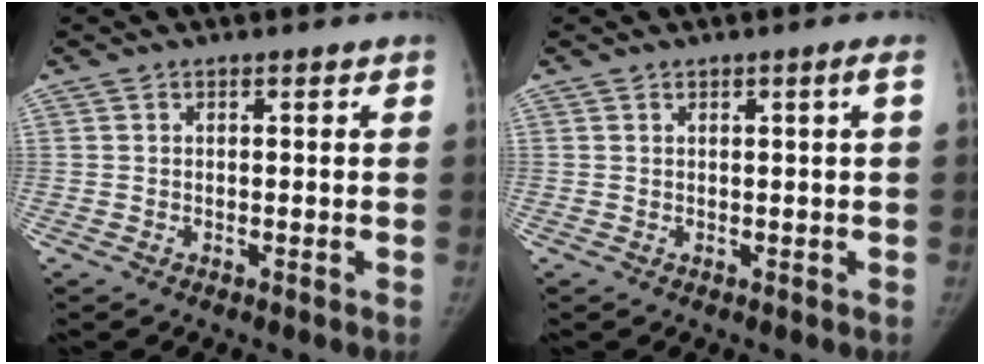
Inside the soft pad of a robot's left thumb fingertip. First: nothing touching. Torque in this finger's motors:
{"motor_torque": [-0.27, -0.28, 0.43, 0.29, -0.24]}